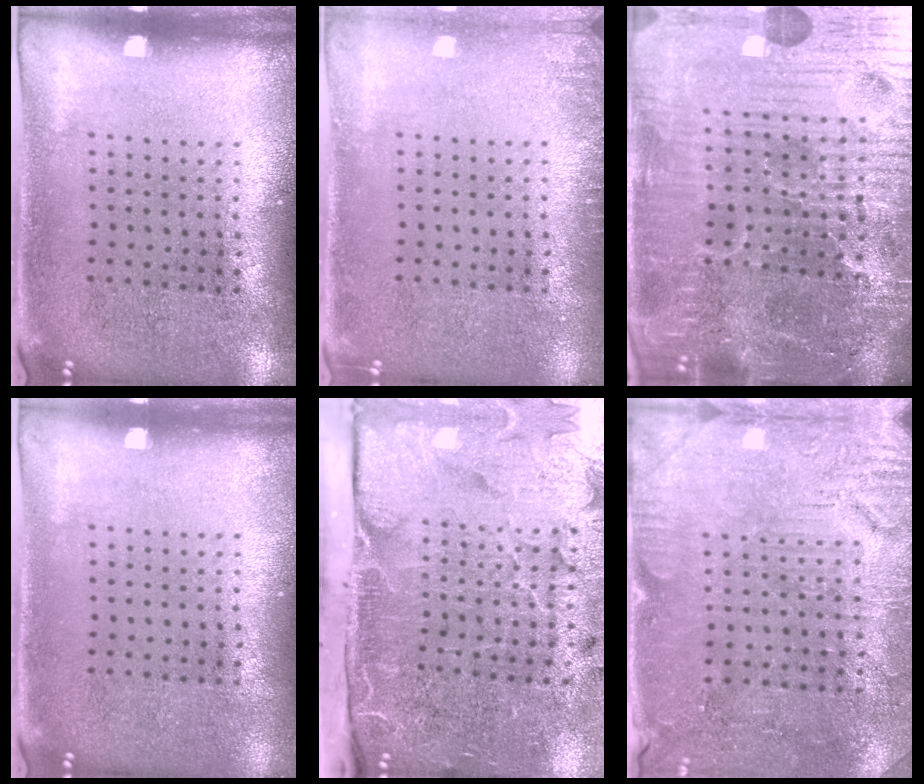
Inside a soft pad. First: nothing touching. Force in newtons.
{"total": 1.1, "press": 1.1, "slide": 0.2}
{"total": 7.4, "press": 6.6, "slide": 3.4}
{"total": 0.0}
{"total": 5.2, "press": 4.0, "slide": 3.3}
{"total": 3.0, "press": 2.9, "slide": 0.6}